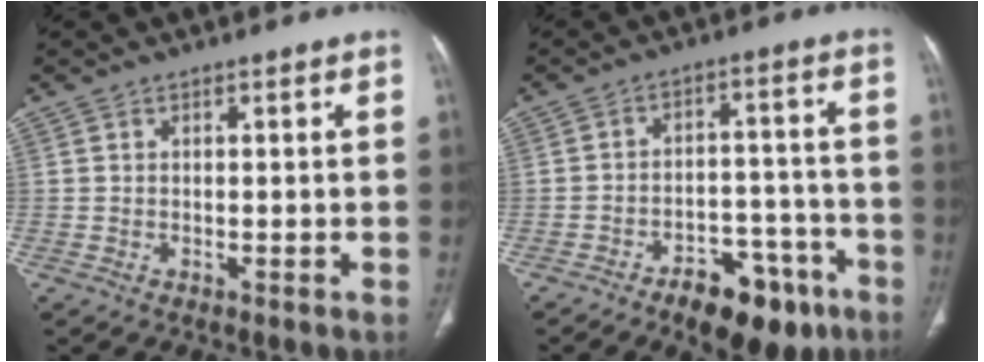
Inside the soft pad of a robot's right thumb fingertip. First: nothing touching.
{"total": 13.1, "force": [-8.2, 6.6, 7.9], "torque": [-0.076, 0.061, -0.114]}